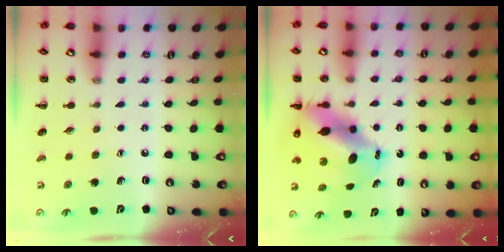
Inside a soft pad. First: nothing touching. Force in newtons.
{"total": 11.0, "press": 10.6, "slide": 3.1}